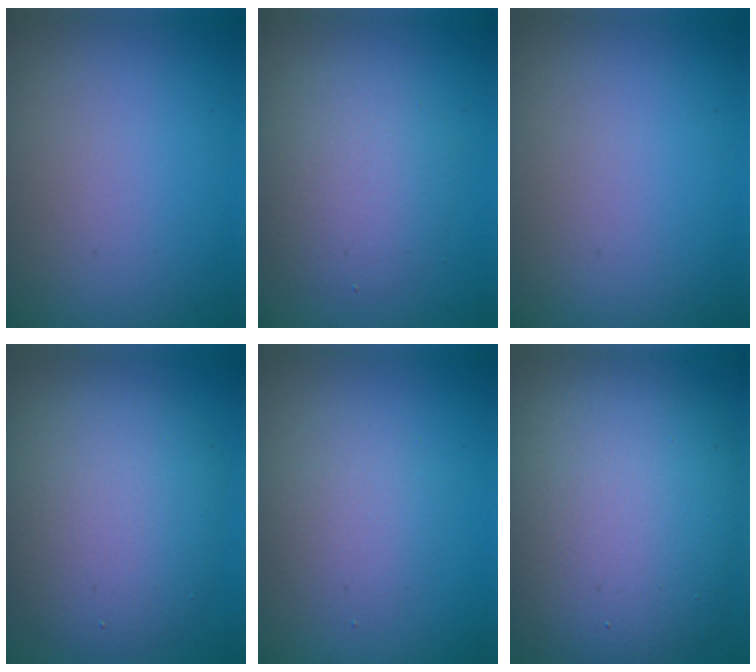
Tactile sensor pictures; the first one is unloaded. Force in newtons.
{"total": 4.0, "press": 3.9, "slide": 0.2}
{"total": 0.0}
{"total": 7.3, "press": 7.3, "slide": 0.2}
{"total": 2.4, "press": 2.4, "slide": 0.0}
{"total": 13.1, "press": 13.1, "slide": 0.7}